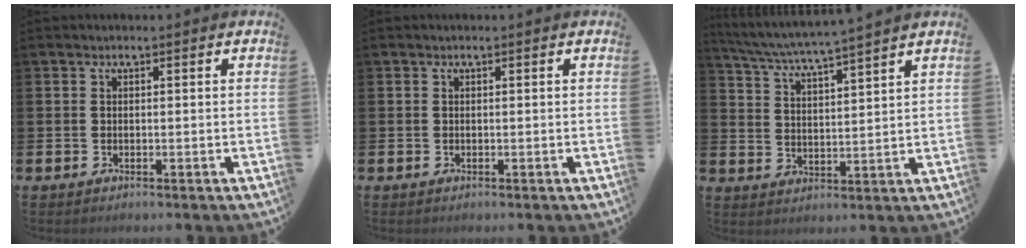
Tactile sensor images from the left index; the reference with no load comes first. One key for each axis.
{"total": 0.0}
{"total": 5.0, "fx": 4.8, "fy": -0.7, "fz": 1.3, "tx": -0.045, "ty": -0.037, "tz": 0.080}